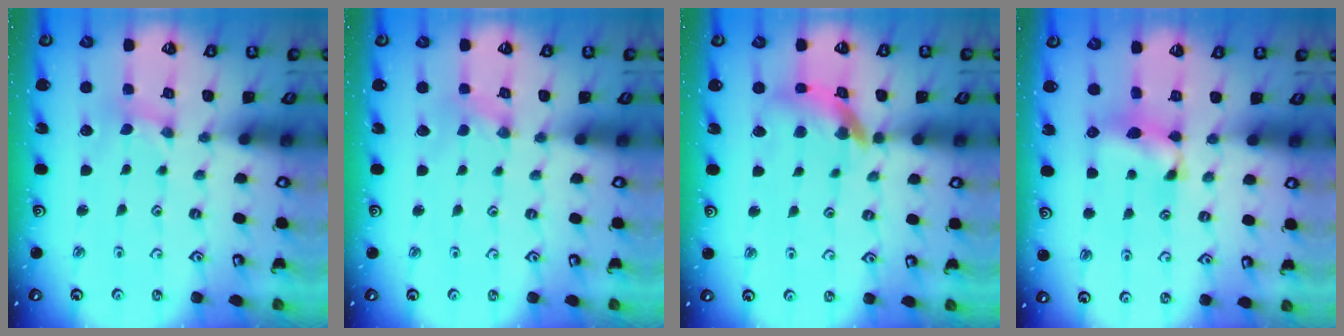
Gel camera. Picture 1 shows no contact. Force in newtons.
{"total": 0.0}
{"total": 12.4, "press": 12.2, "slide": 1.7}
{"total": 10.0, "press": 10.0, "slide": 0.4}